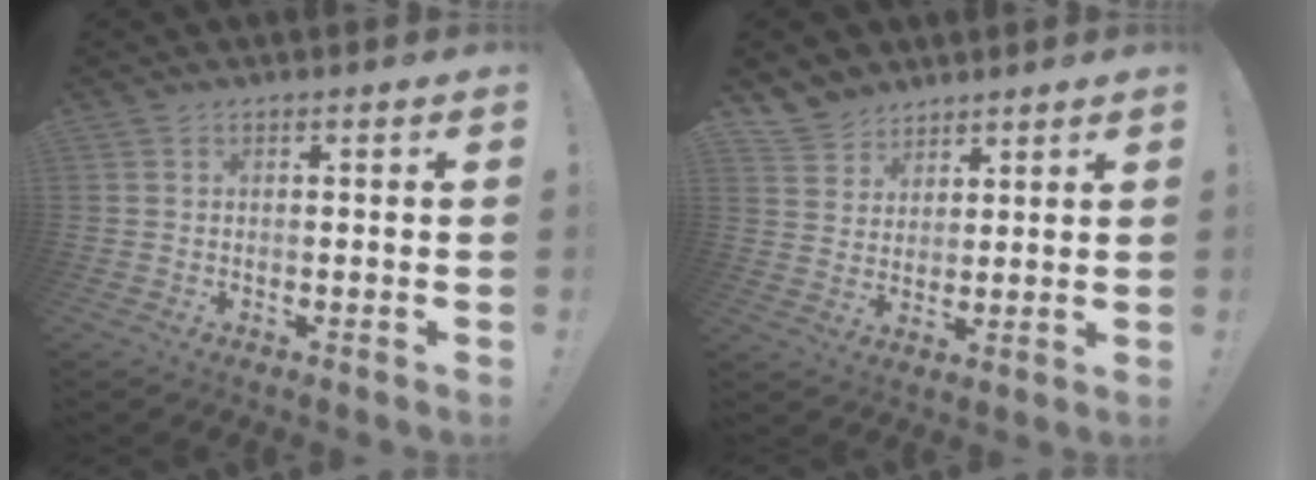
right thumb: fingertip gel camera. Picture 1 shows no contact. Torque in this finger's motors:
{"motor_torque": [-0.62, 0.60, -0.15, 0.44, 0.00]}